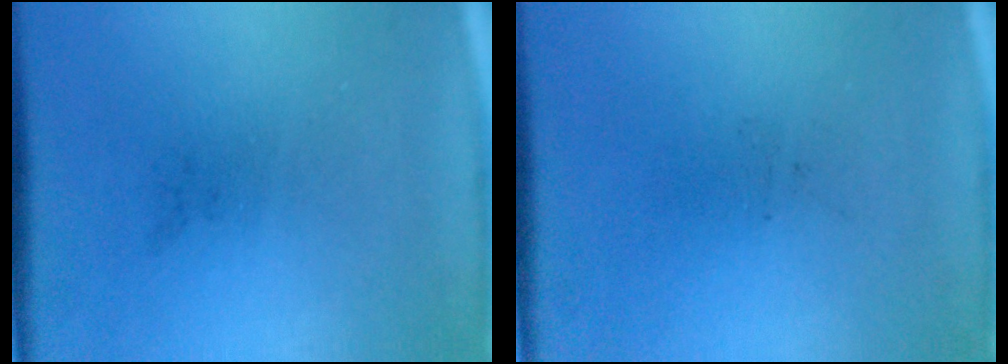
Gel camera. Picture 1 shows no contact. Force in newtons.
{"total": 0.0}